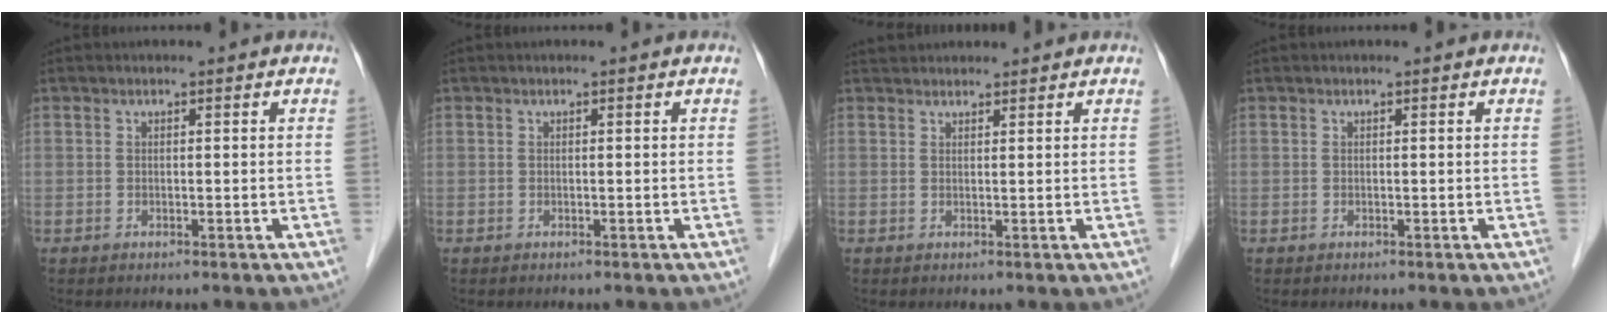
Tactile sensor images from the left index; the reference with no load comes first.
{"total": 0.0}
{"total": 3.2, "force": [3.1, 0.7, 0.5], "torque": [-0.006, 0.033, 0.053]}
{"total": 0.0}